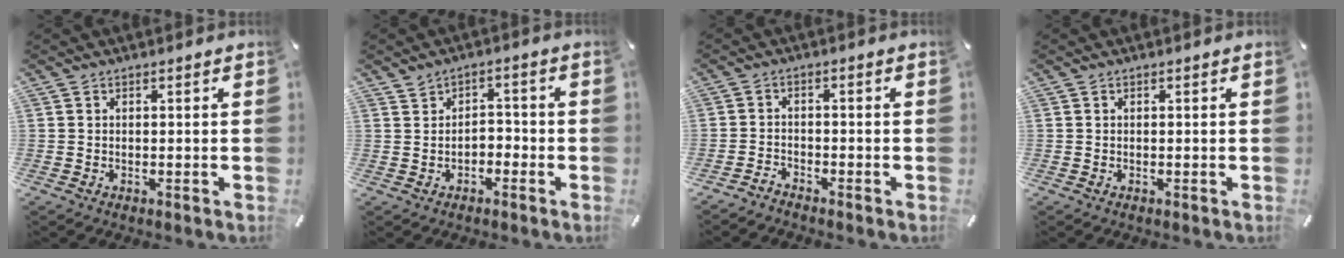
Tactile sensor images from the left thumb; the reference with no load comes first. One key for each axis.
{"total": 2.5, "fx": -1.2, "fy": 2.0, "fz": 0.9, "tx": -0.019, "ty": 0.013, "tz": -0.028}
{"total": 2.4, "fx": -2.3, "fy": 0.5, "fz": 0.2, "tx": -0.007, "ty": 0.011, "tz": -0.048}
{"total": 0.0}